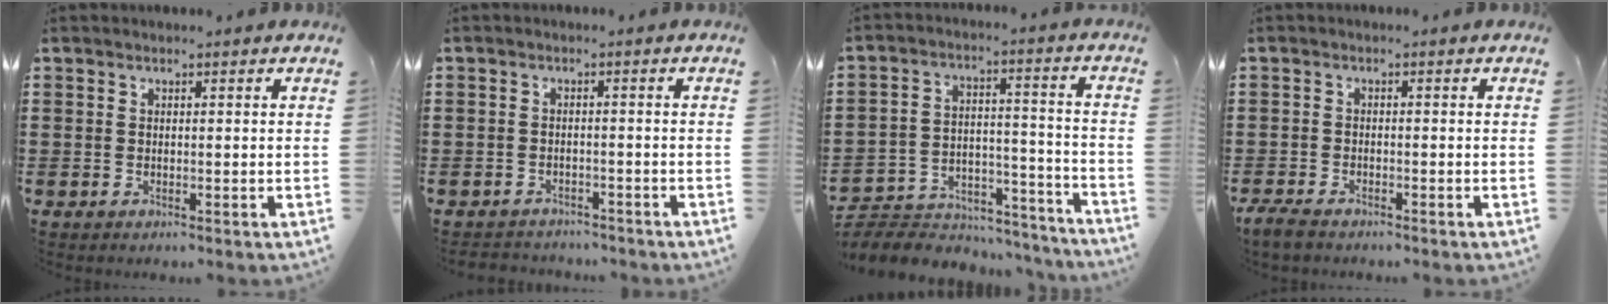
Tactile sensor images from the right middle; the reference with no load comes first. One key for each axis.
{"total": 2.1, "fx": -2.0, "fy": 0.5, "fz": -0.3, "tx": -0.001, "ty": 0.001, "tz": -0.047}
{"total": 6.0, "fx": -5.7, "fy": 1.7, "fz": 0.7, "tx": -0.015, "ty": 0.013, "tz": -0.117}
{"total": 2.1, "fx": -1.8, "fy": 0.6, "fz": 1.0, "tx": -0.034, "ty": -0.002, "tz": -0.039}